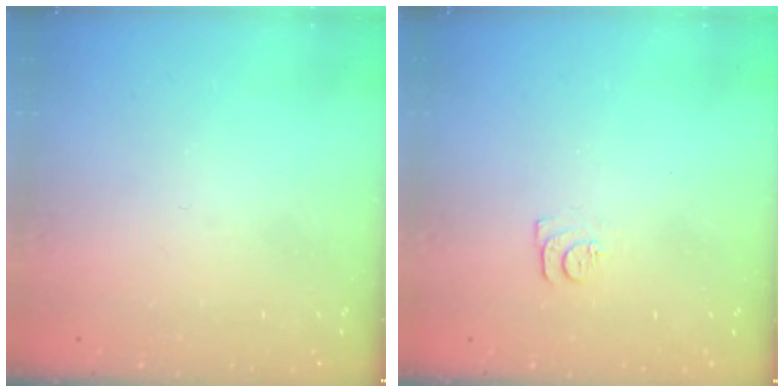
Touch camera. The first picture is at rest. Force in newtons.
{"total": 5.2, "press": 5.2, "slide": 0.7}